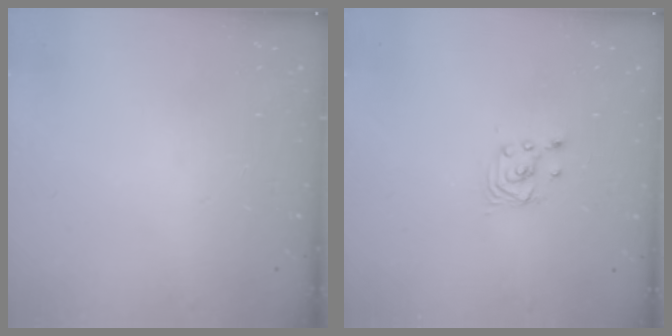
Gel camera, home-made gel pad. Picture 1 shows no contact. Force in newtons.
{"total": 2.5, "press": 2.5, "slide": 0.2}